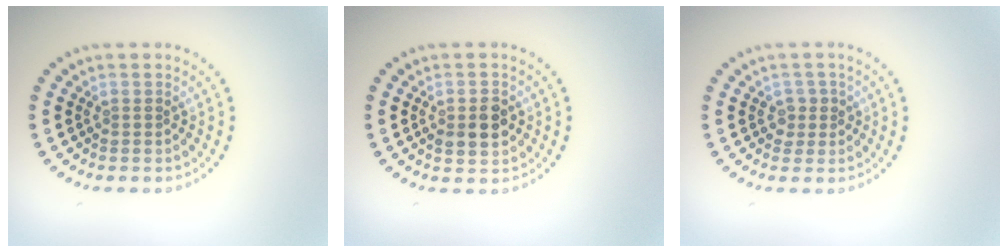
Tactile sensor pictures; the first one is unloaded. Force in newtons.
{"total": 2.9, "press": 2.9, "slide": 0.2}
{"total": 1.5, "press": 1.3, "slide": 0.7}